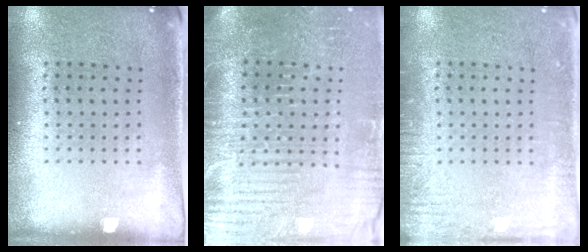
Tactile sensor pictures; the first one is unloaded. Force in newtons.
{"total": 4.3, "press": 4.1, "slide": 1.4}
{"total": 2.3, "press": 2.2, "slide": 0.3}